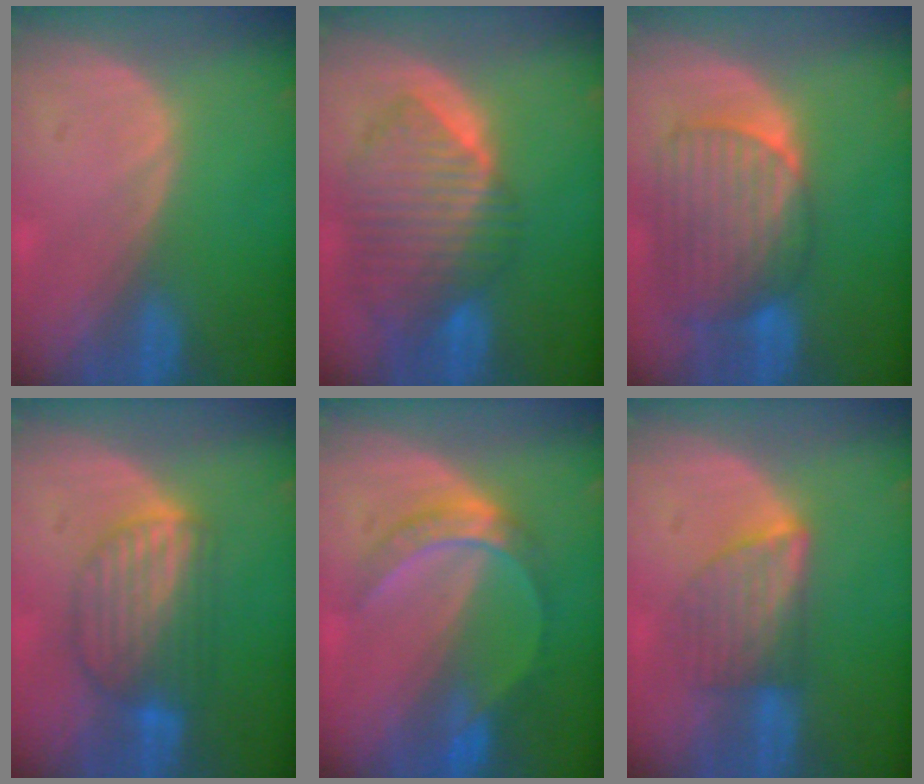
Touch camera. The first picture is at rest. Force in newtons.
{"total": 10.4, "press": 9.0, "slide": 5.1}
{"total": 10.3, "press": 8.7, "slide": 5.5}
{"total": 7.4, "press": 7.2, "slide": 1.7}
{"total": 5.6, "press": 5.5, "slide": 1.0}
{"total": 6.0, "press": 6.0, "slide": 1.0}